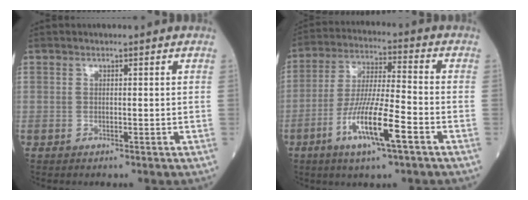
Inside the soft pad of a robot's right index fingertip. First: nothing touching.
{"total": 11.8, "force": [-5.2, 0.9, 10.6], "torque": [-0.203, -0.013, -0.096]}